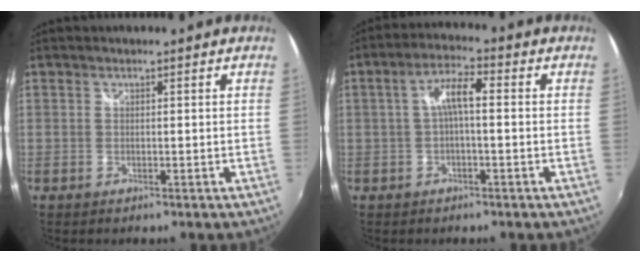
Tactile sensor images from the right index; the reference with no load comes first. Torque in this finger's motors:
{"motor_torque": [0.45, -0.16, 0.42, 0.11]}